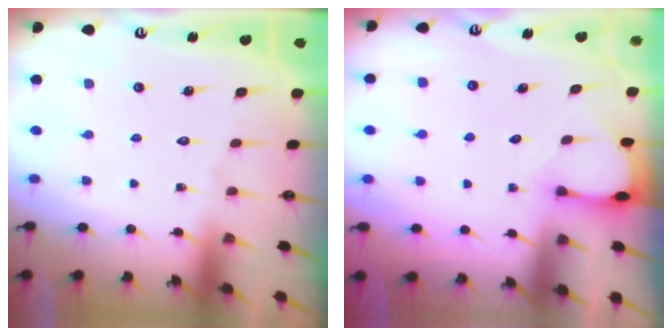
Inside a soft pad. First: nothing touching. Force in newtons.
{"total": 2.3, "press": 2.3, "slide": 0.3}